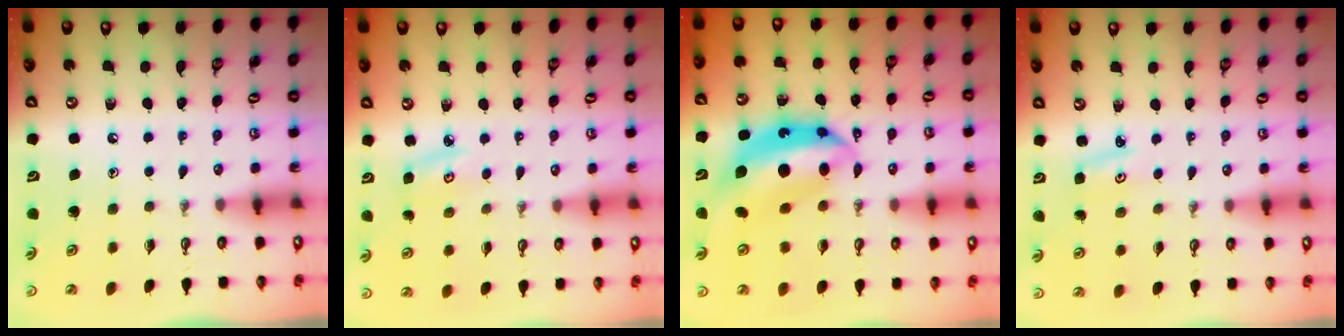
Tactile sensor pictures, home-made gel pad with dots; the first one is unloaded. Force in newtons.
{"total": 4.9, "press": 4.8, "slide": 0.6}
{"total": 15.4, "press": 15.3, "slide": 1.9}
{"total": 2.9, "press": 2.9, "slide": 0.3}